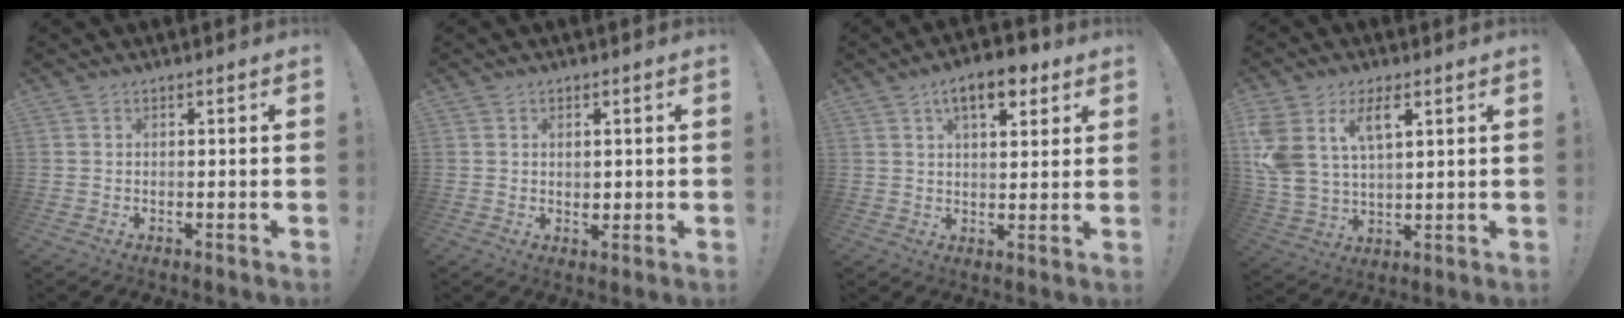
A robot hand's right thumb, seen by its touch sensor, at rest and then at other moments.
{"total": 1.7, "force": [0.8, 1.1, 1.0], "torque": [-0.005, -0.004, 0.012]}
{"total": 10.1, "force": [5.5, 4.6, 7.2], "torque": [-0.098, -0.014, 0.093]}
{"total": 10.9, "force": [5.8, 5.9, 7.2], "torque": [-0.159, -0.021, 0.105]}